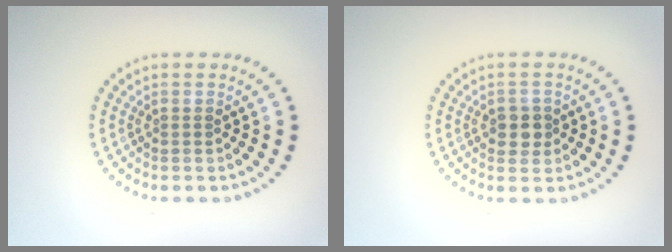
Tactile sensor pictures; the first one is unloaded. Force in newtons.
{"total": 2.0, "press": 2.0, "slide": 0.6}